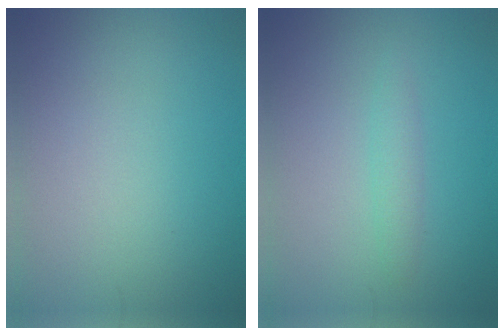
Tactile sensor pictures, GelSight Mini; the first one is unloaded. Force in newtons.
{"total": 1.4, "press": 1.4, "slide": 0.1}